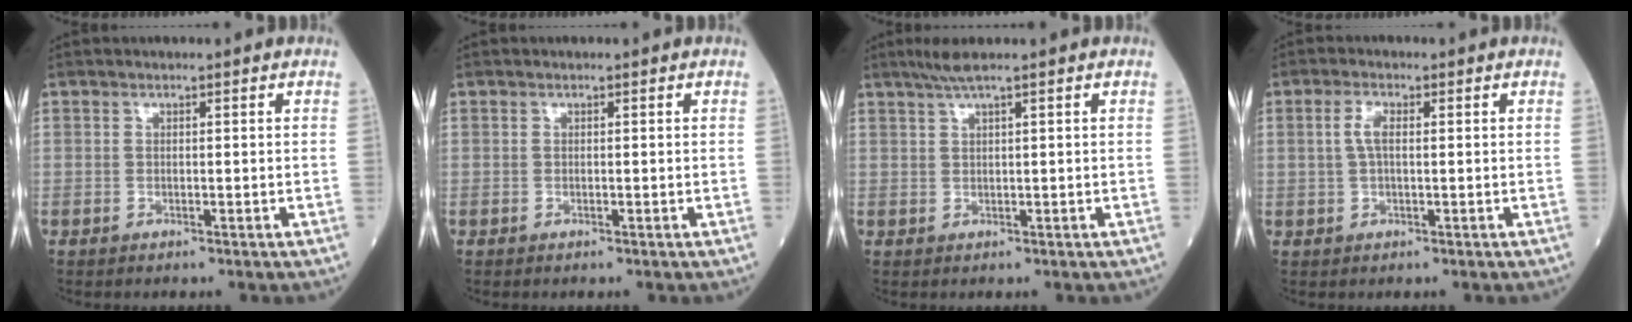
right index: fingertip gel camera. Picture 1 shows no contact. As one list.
[{"total": 0.0}, {"total": 2.6, "force": [1.8, -0.4, 1.8], "torque": [-0.047, 0.007, 0.041]}, {"total": 2.7, "force": [0.4, 0.9, 2.5], "torque": [-0.056, 0.008, 0.008]}]